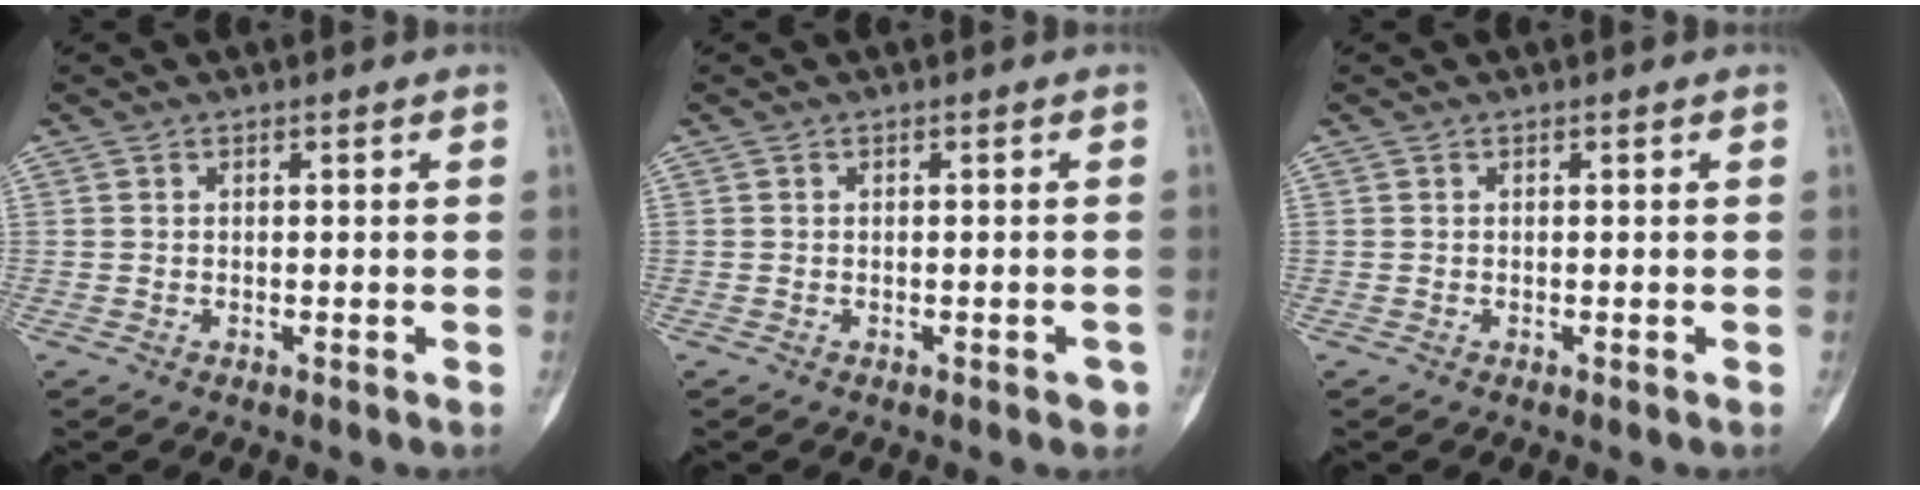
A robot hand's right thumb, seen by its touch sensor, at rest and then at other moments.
{"total": 1.6, "force": [-0.8, 0.8, 1.1], "torque": [-0.005, 0.007, -0.010]}
{"total": 0.0}